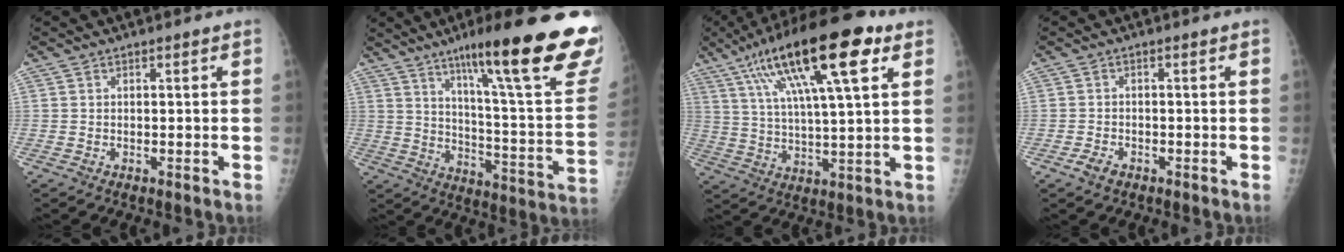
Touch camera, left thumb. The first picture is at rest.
{"total": 29.6, "force": [18.7, 3.7, 22.6], "torque": [-0.265, -0.077, 0.266]}
{"total": 21.1, "force": [10.0, 5.3, 17.8], "torque": [-0.297, -0.004, 0.166]}
{"total": 2.2, "force": [-1.4, 1.3, 1.1], "torque": [-0.025, 0.002, -0.023]}